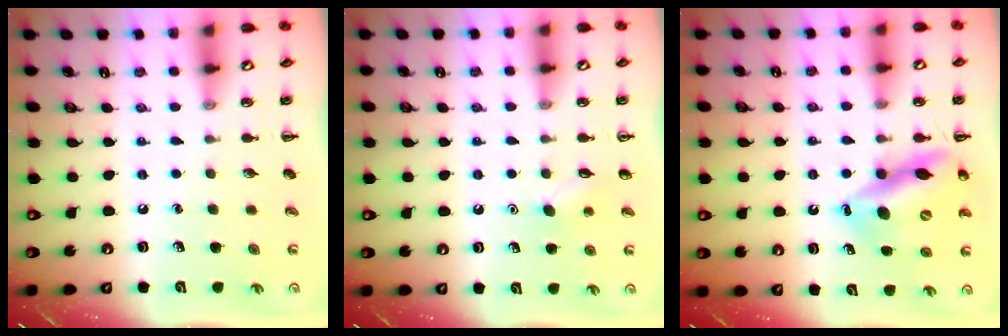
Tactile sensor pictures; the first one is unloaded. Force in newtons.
{"total": 6.7, "press": 6.5, "slide": 1.6}
{"total": 14.1, "press": 13.5, "slide": 3.9}